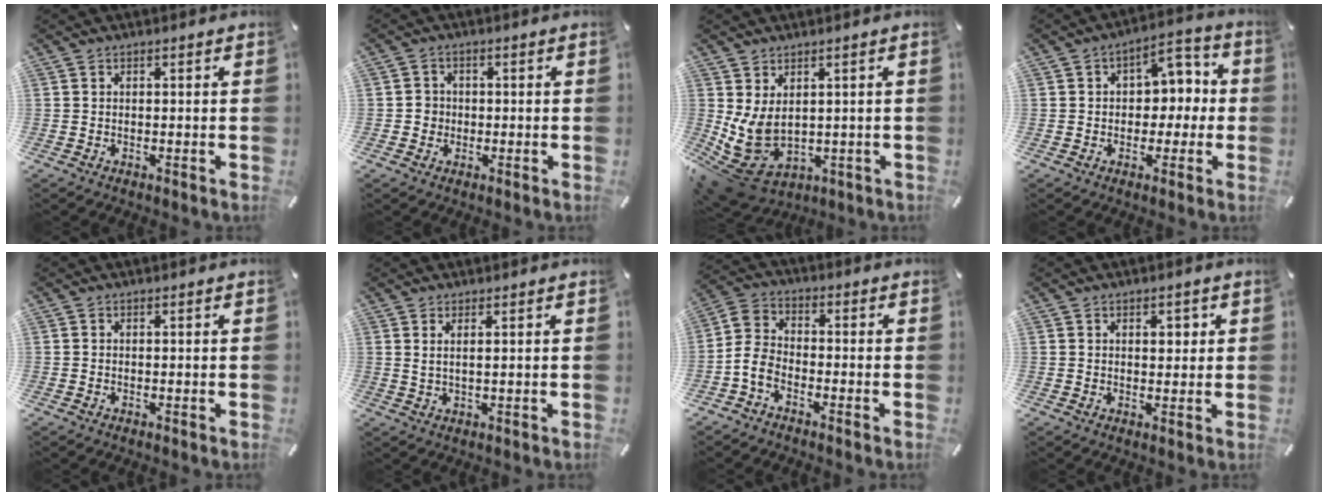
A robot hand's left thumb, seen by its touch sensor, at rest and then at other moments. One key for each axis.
{"total": 3.0, "fx": -0.7, "fy": 2.9, "fz": 0.5, "tx": -0.012, "ty": 0.004, "tz": -0.015}
{"total": 9.1, "fx": 0.6, "fy": 7.1, "fz": 5.6, "tx": -0.153, "ty": -0.019, "tz": 0.017}
{"total": 7.8, "fx": -0.1, "fy": 6.5, "fz": 4.3, "tx": -0.039, "ty": 0.004, "tz": -0.008}
{"total": 0.0}
{"total": 2.0, "fx": 1.2, "fy": 0.0, "fz": 1.6, "tx": -0.036, "ty": -0.004, "tz": 0.022}
{"total": 6.0, "fx": -4.0, "fy": 3.5, "fz": 3.0, "tx": -0.074, "ty": 0.006, "tz": -0.076}
{"total": 2.1, "fx": 0.8, "fy": 1.7, "fz": 1.1, "tx": -0.001, "ty": -0.006, "tz": 0.007}